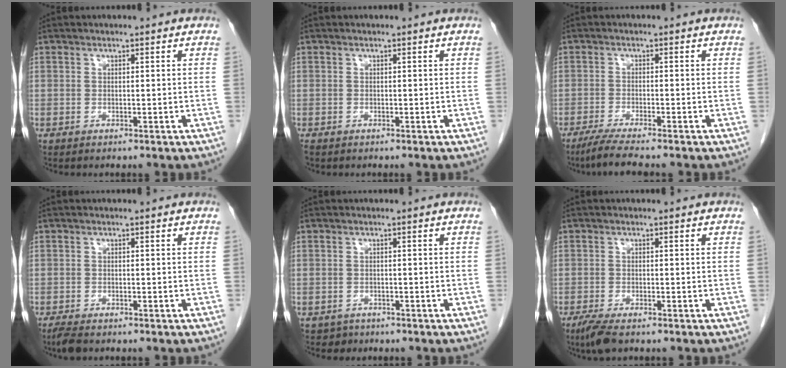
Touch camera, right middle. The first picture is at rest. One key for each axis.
{"total": 0.7, "fx": -0.6, "fy": 0.4, "fz": 0.3, "tx": -0.006, "ty": 0.000, "tz": -0.009}
{"total": 5.3, "fx": -4.3, "fy": -0.3, "fz": 3.1, "tx": -0.055, "ty": -0.016, "tz": -0.076}
{"total": 2.6, "fx": -2.1, "fy": 0.7, "fz": 1.4, "tx": -0.032, "ty": -0.008, "tz": -0.035}
{"total": 1.8, "fx": -1.3, "fy": 1.2, "fz": -0.3, "tx": -0.003, "ty": 0.006, "tz": -0.020}
{"total": 3.7, "fx": -2.7, "fy": 0.8, "fz": 2.4, "tx": -0.052, "ty": -0.011, "tz": -0.047}